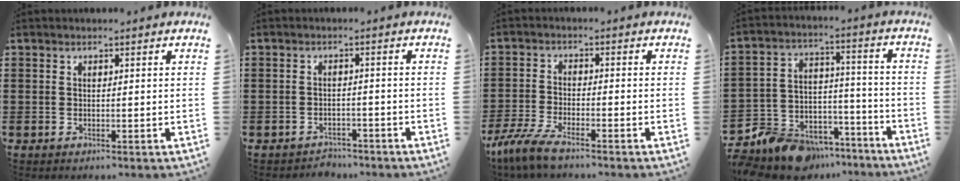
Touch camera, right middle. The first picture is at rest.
{"total": 2.5, "force": [-2.3, 0.7, -0.4], "torque": [-0.001, 0.003, -0.055]}
{"total": 5.3, "force": [-4.5, 0.8, 2.7], "torque": [-0.081, -0.011, -0.095]}
{"total": 9.6, "force": [-8.9, 3.4, 1.0], "torque": [-0.031, 0.029, -0.173]}